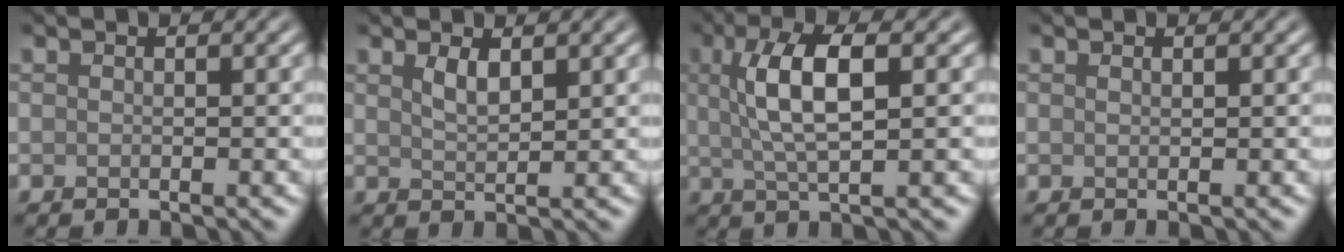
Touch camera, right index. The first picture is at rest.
{"total": 1.7, "force": [1.1, 0.5, 1.2], "torque": [-0.025, -0.002, 0.023]}
{"total": 6.1, "force": [1.3, 1.9, 5.6], "torque": [-0.107, 0.010, 0.024]}
{"total": 0.0}